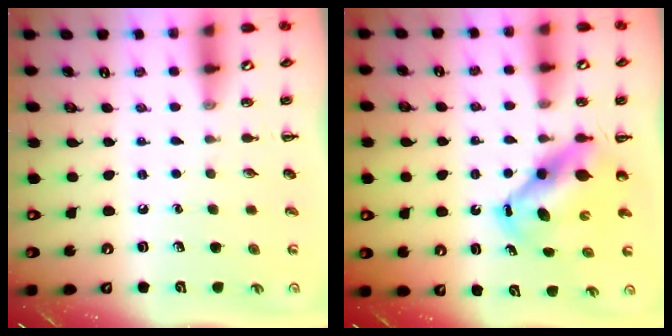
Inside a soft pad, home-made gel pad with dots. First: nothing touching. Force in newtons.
{"total": 6.9, "press": 6.8, "slide": 1.6}